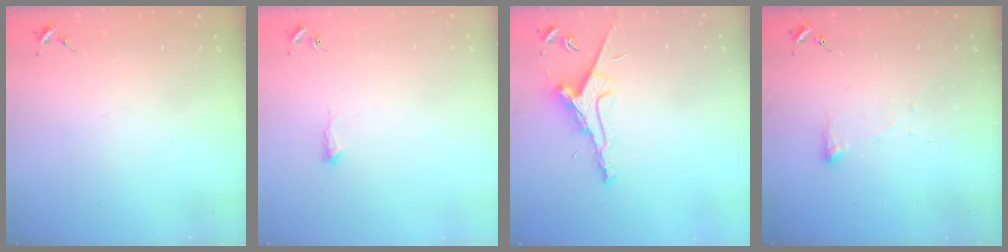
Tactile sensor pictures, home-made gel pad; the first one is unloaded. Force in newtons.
{"total": 5.1, "press": 5.0, "slide": 0.5}
{"total": 9.7, "press": 9.6, "slide": 1.1}
{"total": 2.8, "press": 2.7, "slide": 0.8}